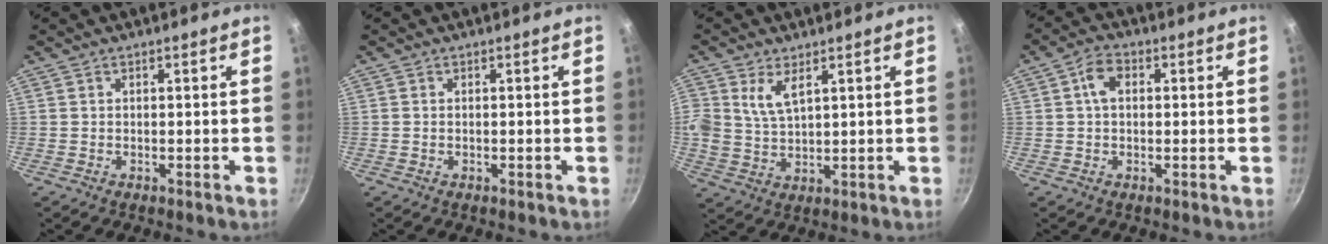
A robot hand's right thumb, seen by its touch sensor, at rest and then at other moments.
{"total": 0.0}
{"total": 5.9, "force": [2.8, 3.2, 4.0], "torque": [-0.077, -0.016, 0.056]}
{"total": 4.6, "force": [0.8, 3.2, 3.2], "torque": [-0.049, 0.011, 0.007]}